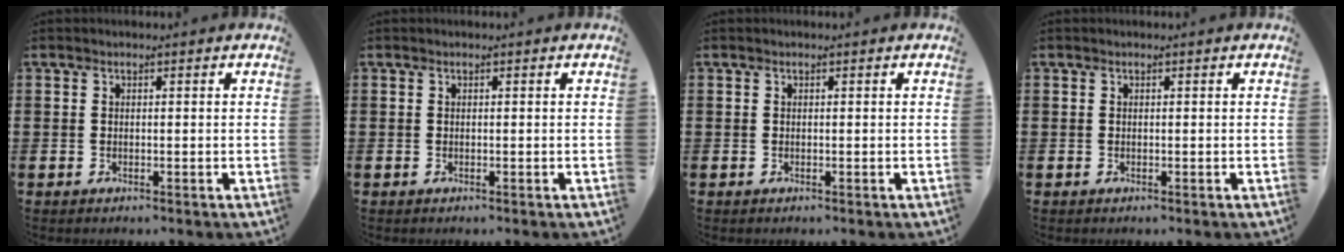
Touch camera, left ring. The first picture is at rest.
{"total": 0.0}
{"total": 0.0}
{"total": 0.0}